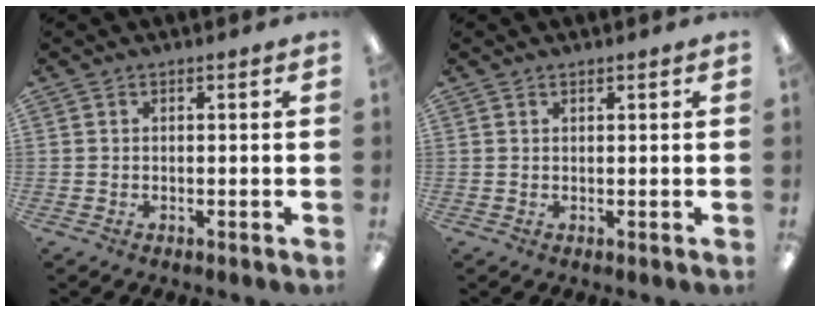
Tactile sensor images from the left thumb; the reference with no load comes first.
{"total": 0.6, "force": [0.6, 0.1, 0.1], "torque": [-0.003, 0.000, 0.012]}